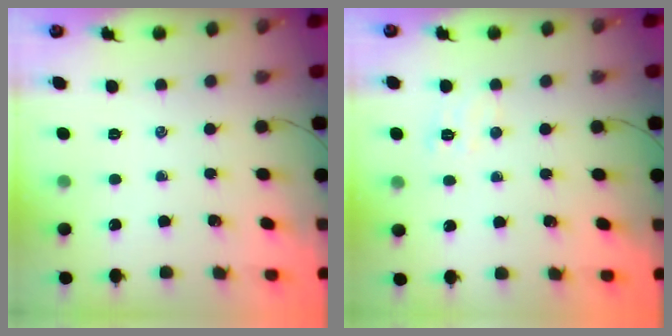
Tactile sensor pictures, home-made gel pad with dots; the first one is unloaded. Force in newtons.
{"total": 6.3, "press": 6.2, "slide": 1.2}